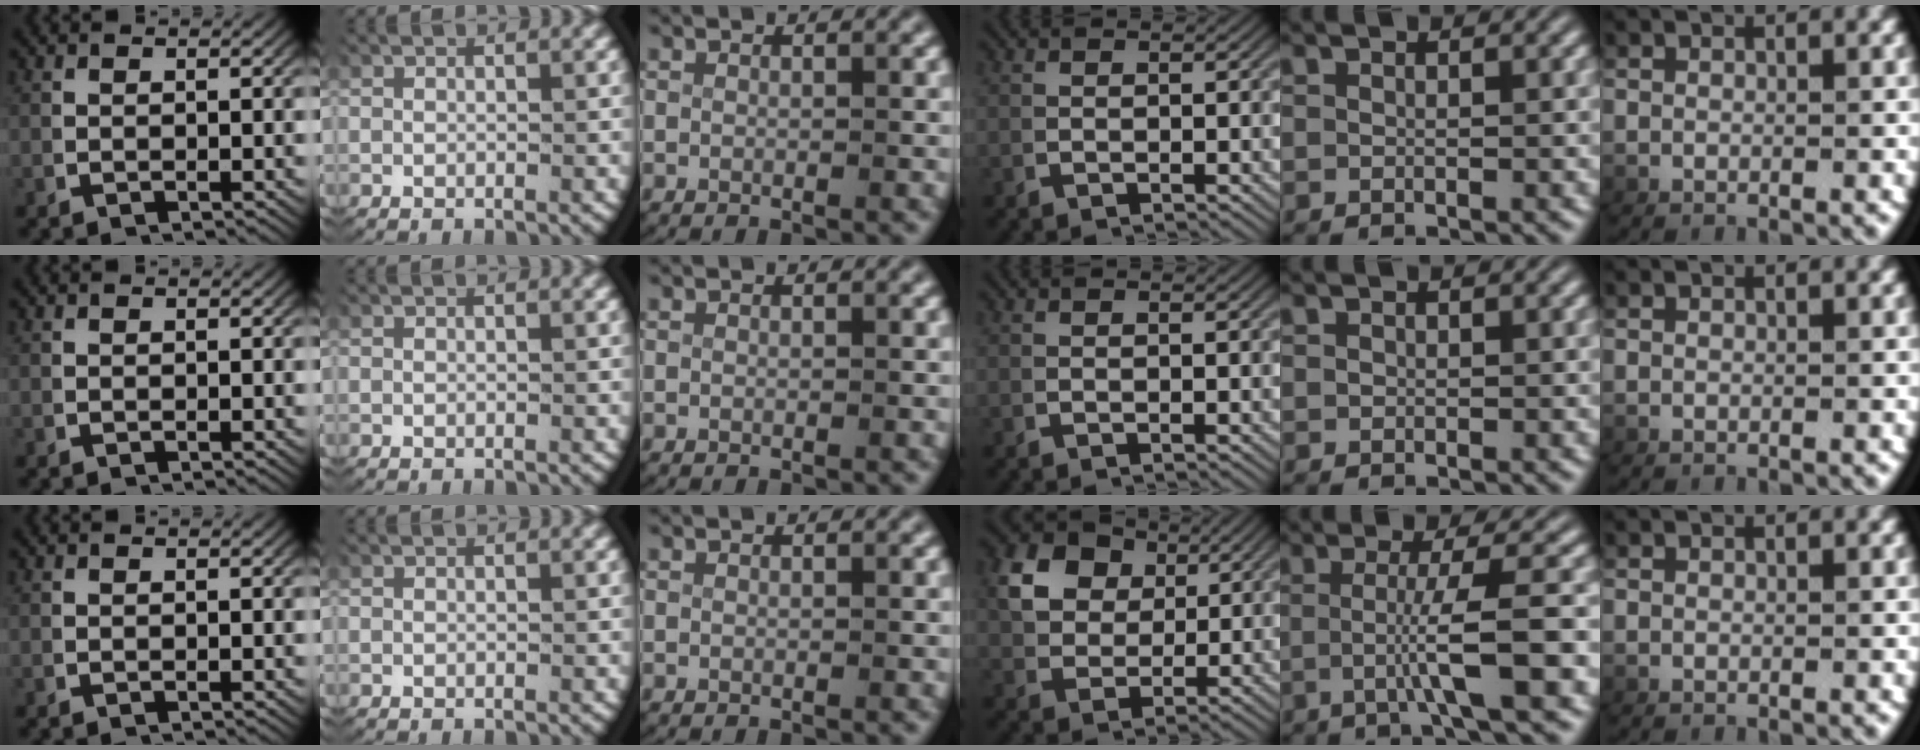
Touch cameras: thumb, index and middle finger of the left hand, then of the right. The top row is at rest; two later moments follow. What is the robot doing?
{"motion": "grasp_and_lifting", "object": "card"}